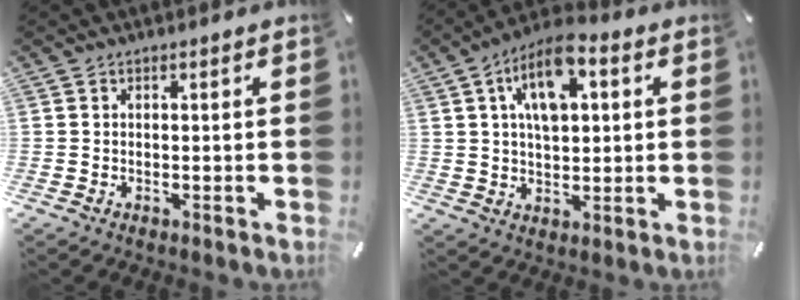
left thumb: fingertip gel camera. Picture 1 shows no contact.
{"total": 10.7, "force": [3.8, 6.1, 7.9], "torque": [-0.132, -0.001, 0.067]}